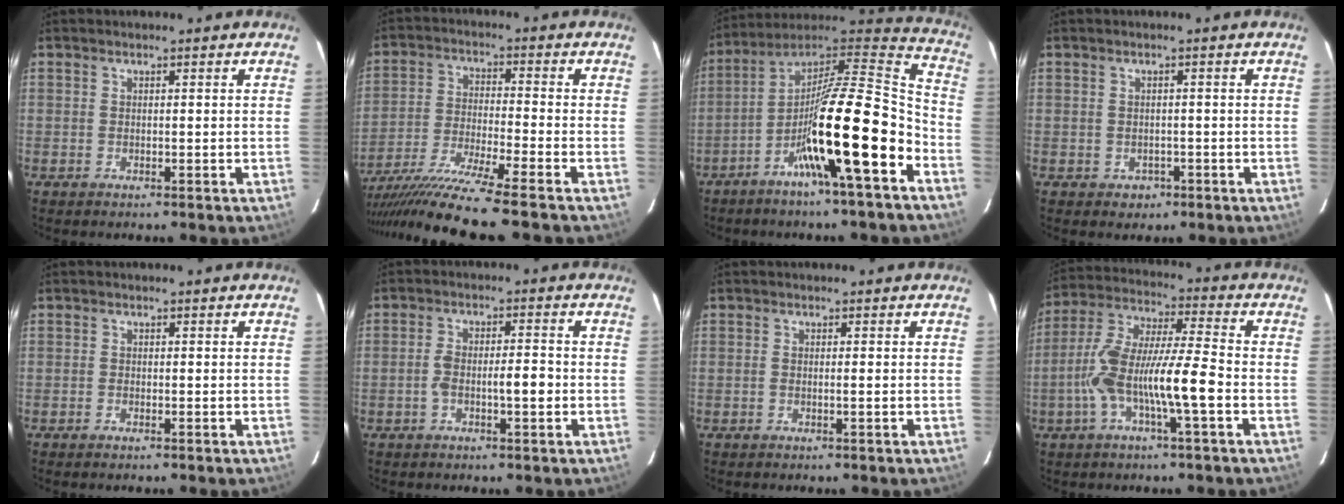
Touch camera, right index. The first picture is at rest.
{"total": 13.2, "force": [-11.1, -2.4, 6.7], "torque": [-0.110, -0.029, -0.189]}
{"total": 19.6, "force": [-8.1, 0.8, 17.8], "torque": [-0.297, 0.002, -0.141]}
{"total": 2.0, "force": [-0.9, 1.6, 0.5], "torque": [-0.005, 0.005, -0.008]}
{"total": 0.5, "force": [-0.4, 0.1, 0.3], "torque": [-0.008, 0.000, -0.004]}
{"total": 4.9, "force": [-1.3, 1.1, 4.6], "torque": [-0.087, 0.015, -0.019]}
{"total": 0.6, "force": [-0.2, -0.1, 0.6], "torque": [-0.013, 0.001, -0.003]}
{"total": 12.8, "force": [-3.6, 1.0, 12.2], "torque": [-0.249, 0.014, -0.072]}